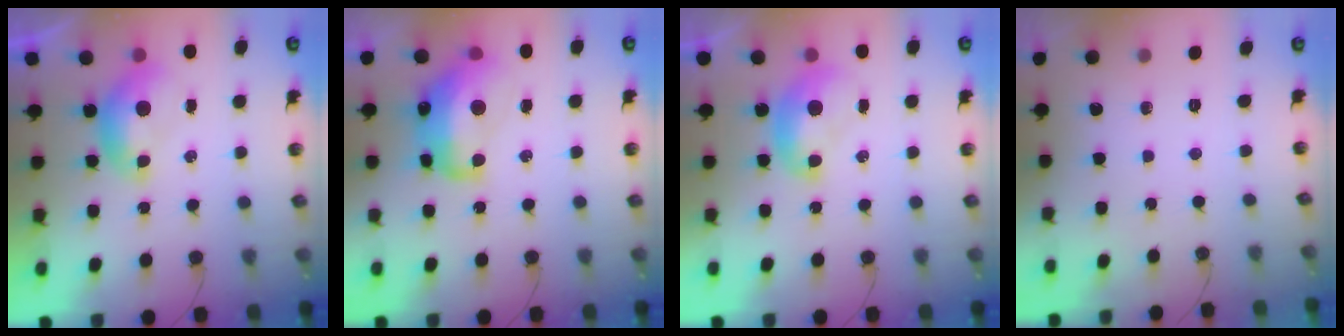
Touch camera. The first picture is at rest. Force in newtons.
{"total": 9.2, "press": 9.1, "slide": 1.4}
{"total": 1.6, "press": 1.5, "slide": 0.3}
{"total": 0.0}